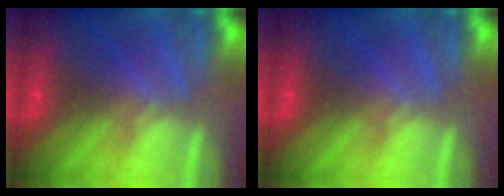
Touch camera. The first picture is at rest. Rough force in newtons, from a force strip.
{"total": 0.0}